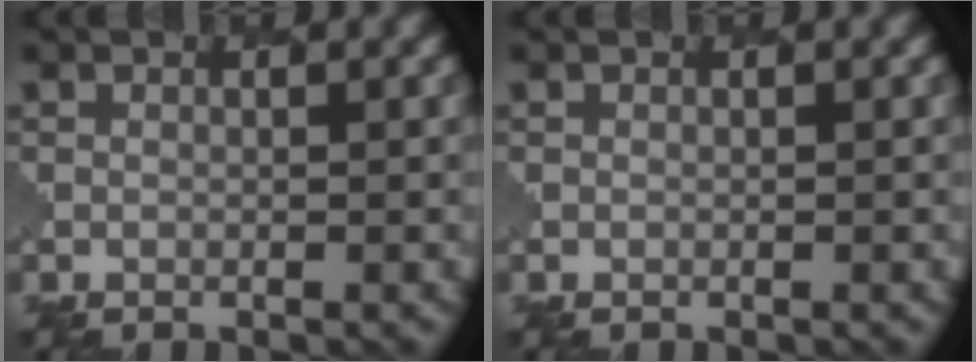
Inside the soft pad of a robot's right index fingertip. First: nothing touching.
{"total": 0.0}